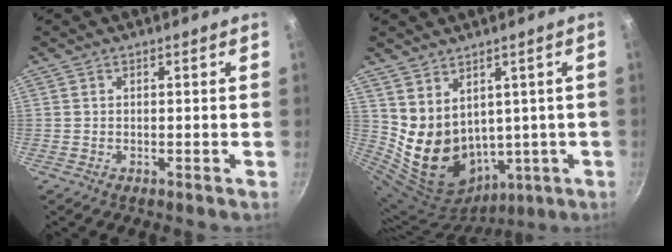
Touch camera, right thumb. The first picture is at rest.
{"total": 13.2, "force": [3.2, 10.4, 7.6], "torque": [-0.112, -0.015, 0.098]}